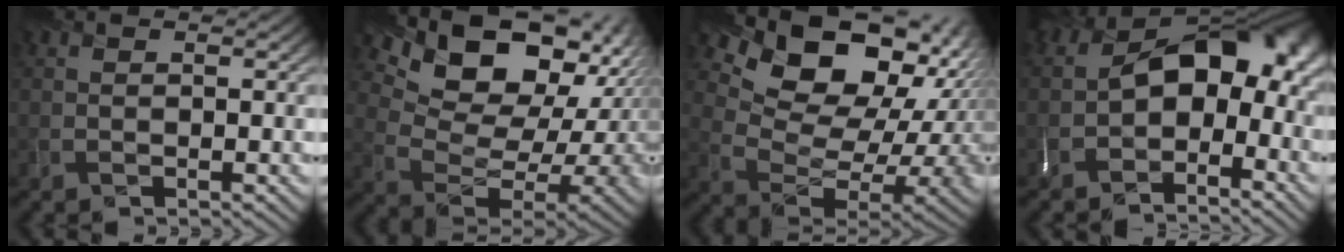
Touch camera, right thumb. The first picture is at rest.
{"total": 18.9, "force": [10.7, 10.6, 11.4], "torque": [-0.211, 0.040, 0.177]}
{"total": 19.5, "force": [10.1, 11.9, 11.7], "torque": [-0.189, 0.041, 0.180]}
{"total": 12.0, "force": [-2.0, 8.3, 8.4], "torque": [-0.102, -0.001, -0.043]}